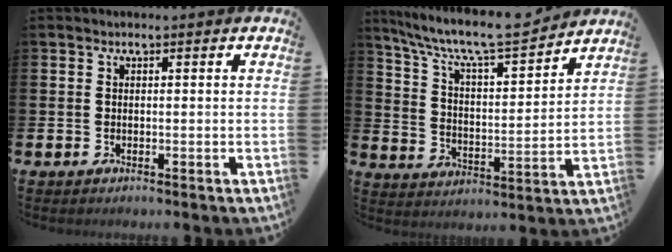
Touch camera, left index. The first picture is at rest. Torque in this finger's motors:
{"motor_torque": [1.01, -1.12, 0.32, 0.21]}